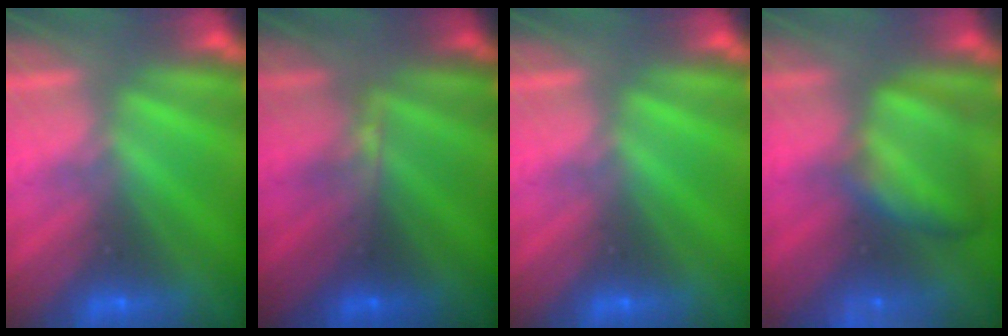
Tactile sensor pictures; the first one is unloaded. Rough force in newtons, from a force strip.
{"total": 2.8}
{"total": 0.0}
{"total": 9.5}